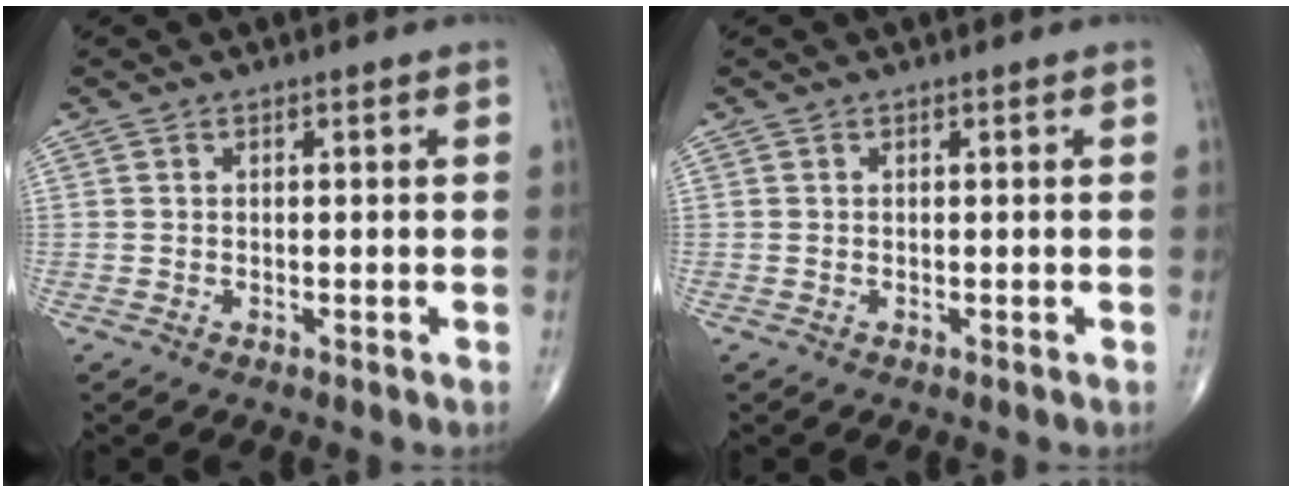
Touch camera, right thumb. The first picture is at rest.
{"total": 0.0}